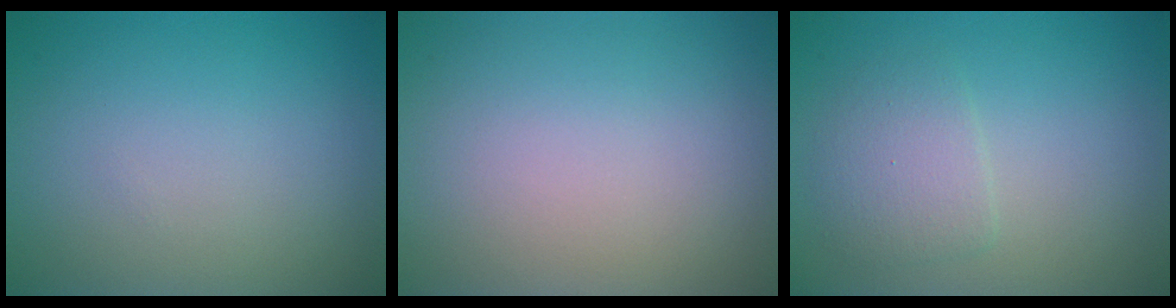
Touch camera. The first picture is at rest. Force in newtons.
{"total": 0.5, "press": 0.5, "slide": 0.0}
{"total": 2.4, "press": 2.4, "slide": 0.1}